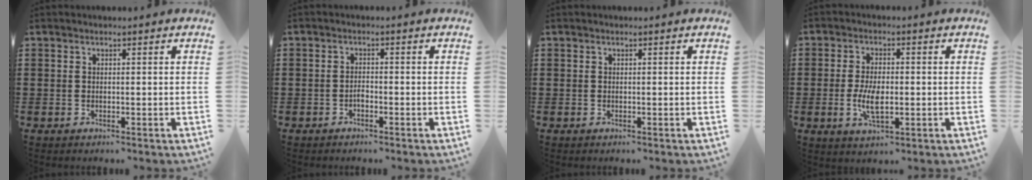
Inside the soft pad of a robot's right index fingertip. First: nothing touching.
{"total": 1.2, "force": [-0.8, 0.6, 0.7], "torque": [-0.016, -0.003, -0.014]}
{"total": 0.0}
{"total": 5.7, "force": [-0.9, 2.5, 5.0], "torque": [-0.108, -0.005, -0.020]}